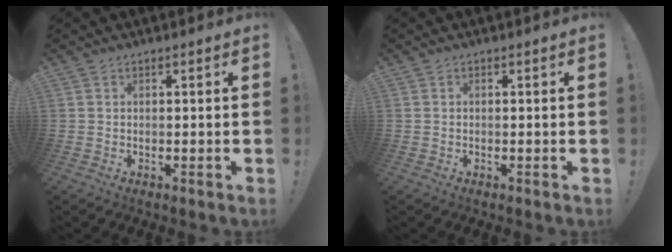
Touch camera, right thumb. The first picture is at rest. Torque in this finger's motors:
{"motor_torque": [0.02, 0.01, 0.05, -0.13, 0.03]}